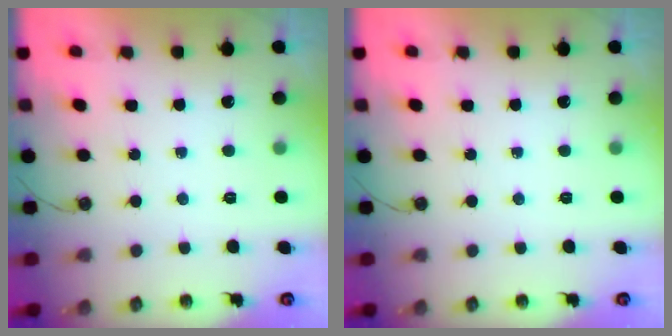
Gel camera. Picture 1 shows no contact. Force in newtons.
{"total": 0.0}